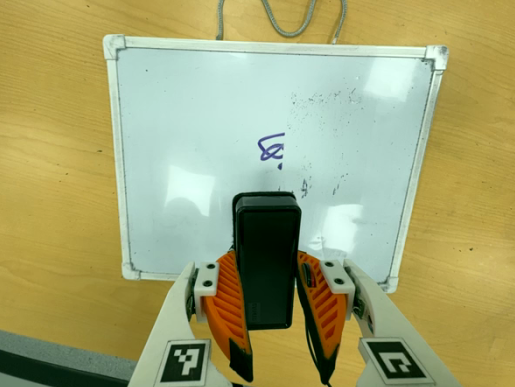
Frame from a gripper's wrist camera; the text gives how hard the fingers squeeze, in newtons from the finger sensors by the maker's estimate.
{"total": 6.4, "left": 5.5, "right": 7.4}